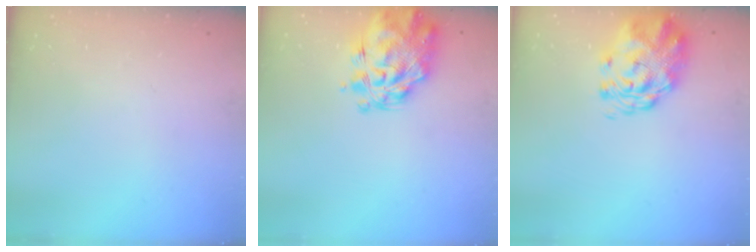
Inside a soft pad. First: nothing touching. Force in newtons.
{"total": 7.9, "press": 7.4, "slide": 2.8}
{"total": 2.7, "press": 2.5, "slide": 1.0}